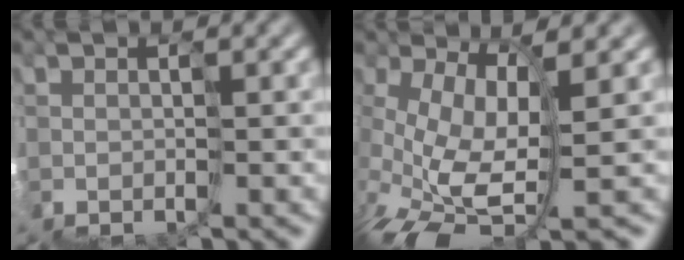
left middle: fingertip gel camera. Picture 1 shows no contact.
{"total": 2.5, "force": [-0.7, 0.1, 2.4], "torque": [-0.068, 0.004, -0.012]}